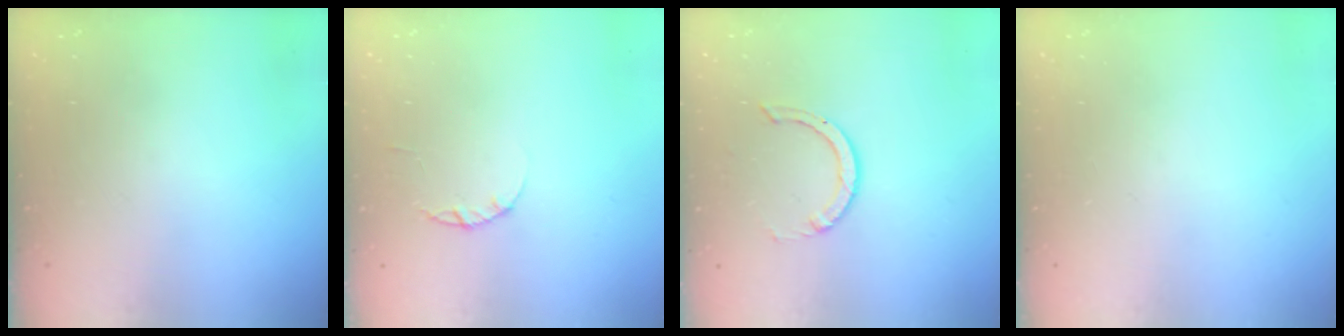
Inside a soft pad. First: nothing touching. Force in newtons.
{"total": 1.7, "press": 1.7, "slide": 0.3}
{"total": 2.8, "press": 2.8, "slide": 0.2}
{"total": 0.0}